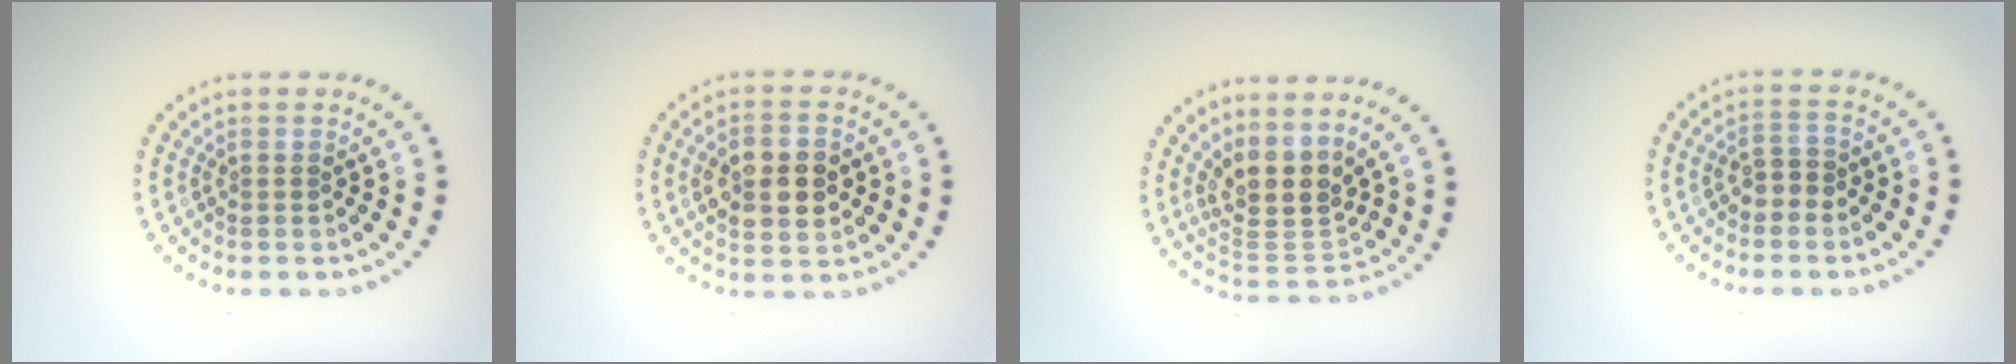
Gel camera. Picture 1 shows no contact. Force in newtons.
{"total": 5.0, "press": 5.0, "slide": 0.2}
{"total": 4.3, "press": 3.6, "slide": 2.4}
{"total": 1.8, "press": 1.7, "slide": 0.8}